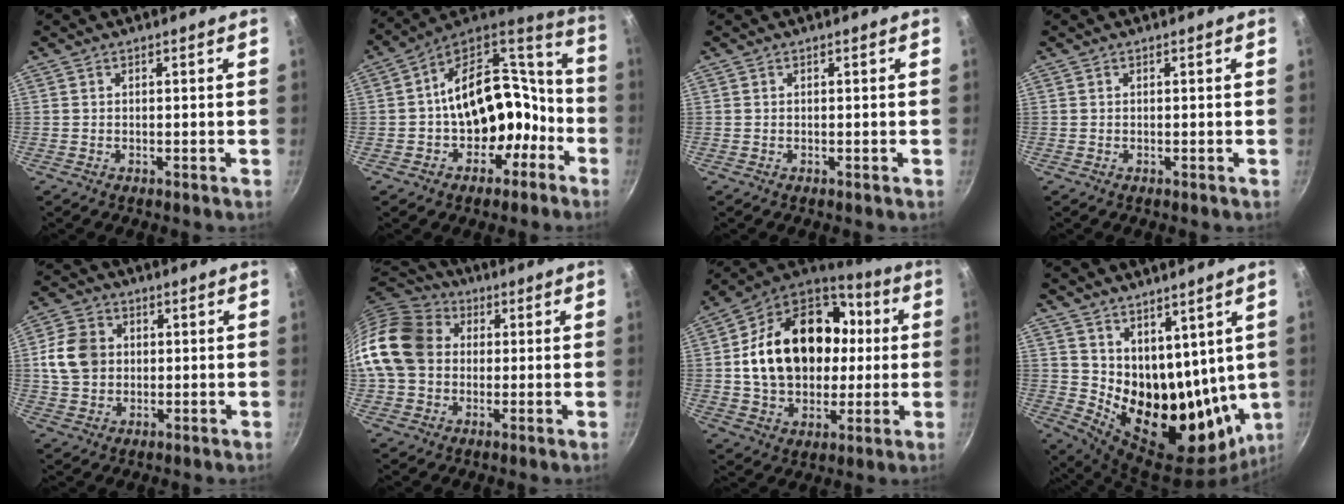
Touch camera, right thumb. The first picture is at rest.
{"total": 19.9, "force": [-5.2, 14.8, 12.3], "torque": [-0.132, 0.103, -0.054]}
{"total": 0.0}
{"total": 0.0}
{"total": 9.3, "force": [1.1, 7.7, 5.1], "torque": [-0.074, 0.006, 0.013]}
{"total": 17.8, "force": [1.5, 14.5, 10.2], "torque": [-0.188, 0.035, 0.015]}
{"total": 26.3, "force": [2.5, 19.3, 17.7], "torque": [-0.282, 0.041, 0.046]}
{"total": 19.4, "force": [8.3, 11.7, 13.1], "torque": [-0.158, -0.058, 0.171]}